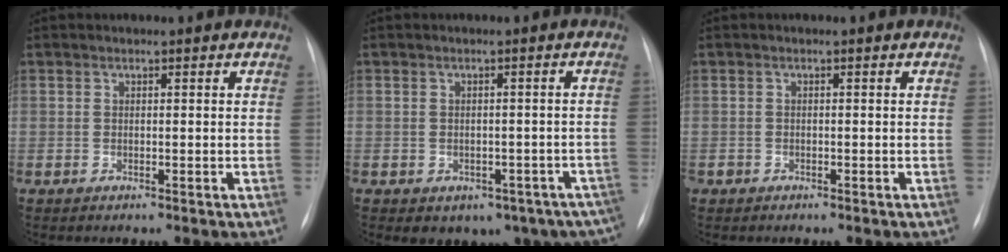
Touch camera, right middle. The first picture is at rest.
{"total": 13.0, "force": [-8.8, 8.0, 5.3], "torque": [-0.063, 0.013, -0.092]}
{"total": 0.8, "force": [-0.5, 0.6, 0.0], "torque": [-0.004, 0.004, -0.009]}